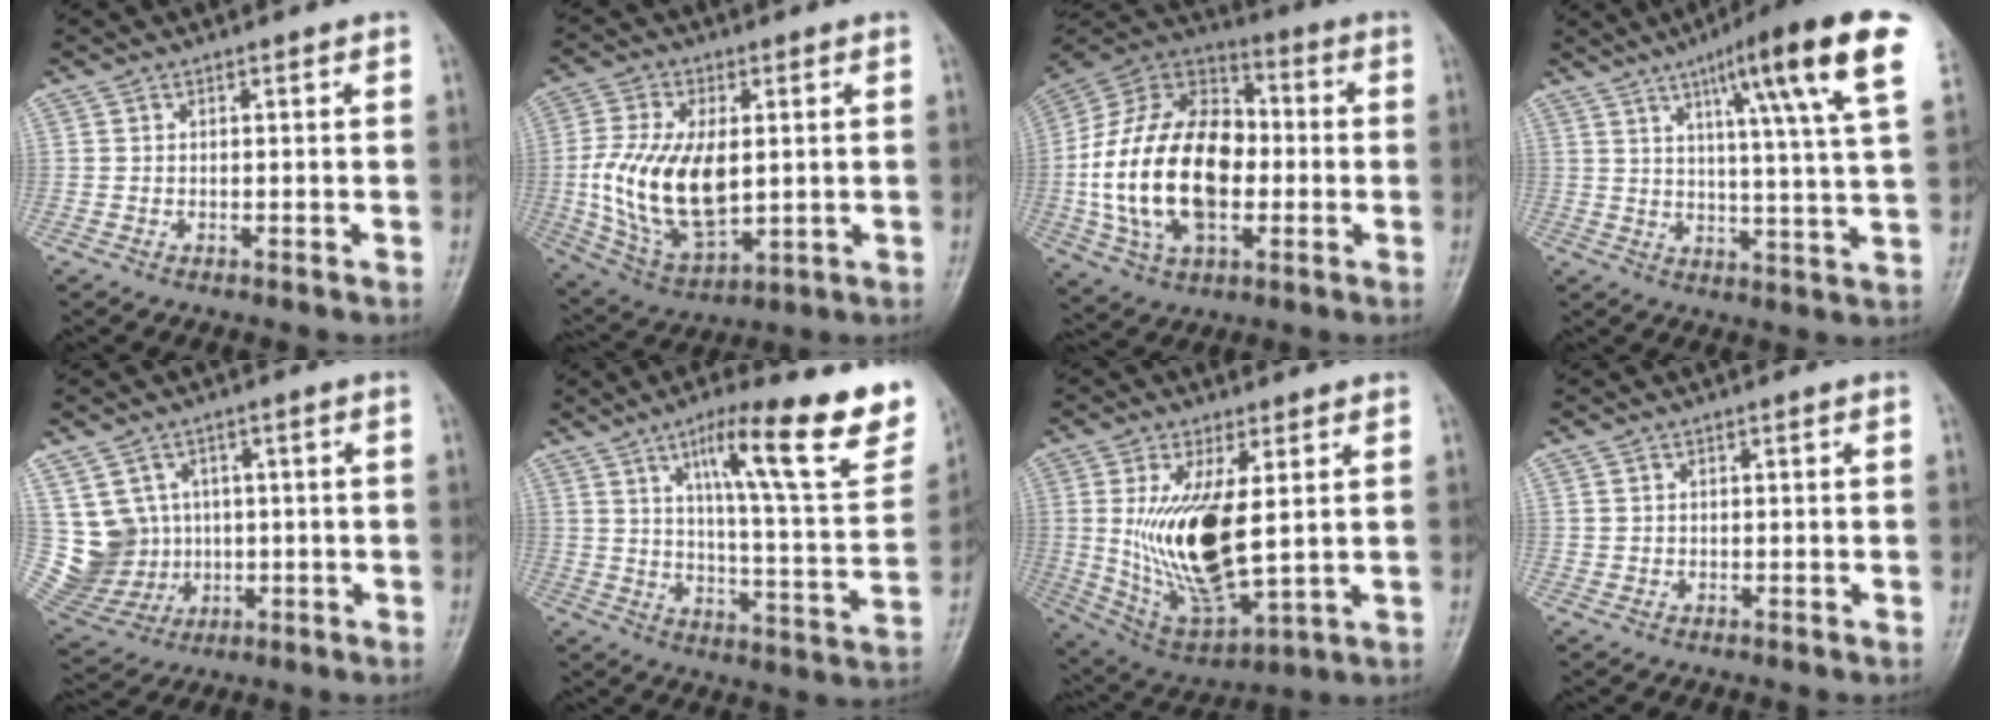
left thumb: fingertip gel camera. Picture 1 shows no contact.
{"total": 17.3, "force": [0.4, 9.5, 14.4], "torque": [-0.274, -0.011, 0.022]}
{"total": 24.8, "force": [-2.2, 15.8, 19.0], "torque": [-0.345, 0.021, -0.034]}
{"total": 18.2, "force": [8.8, 1.7, 15.8], "torque": [-0.219, -0.024, 0.120]}
{"total": 10.2, "force": [1.7, 9.8, 2.5], "torque": [-0.023, 0.016, 0.055]}
{"total": 23.1, "force": [12.8, 4.5, 18.7], "torque": [-0.236, -0.043, 0.191]}
{"total": 16.7, "force": [1.9, 6.9, 15.1], "torque": [-0.280, -0.024, 0.056]}
{"total": 1.1, "force": [0.2, 1.1, 0.2], "torque": [0.004, 0.002, 0.003]}